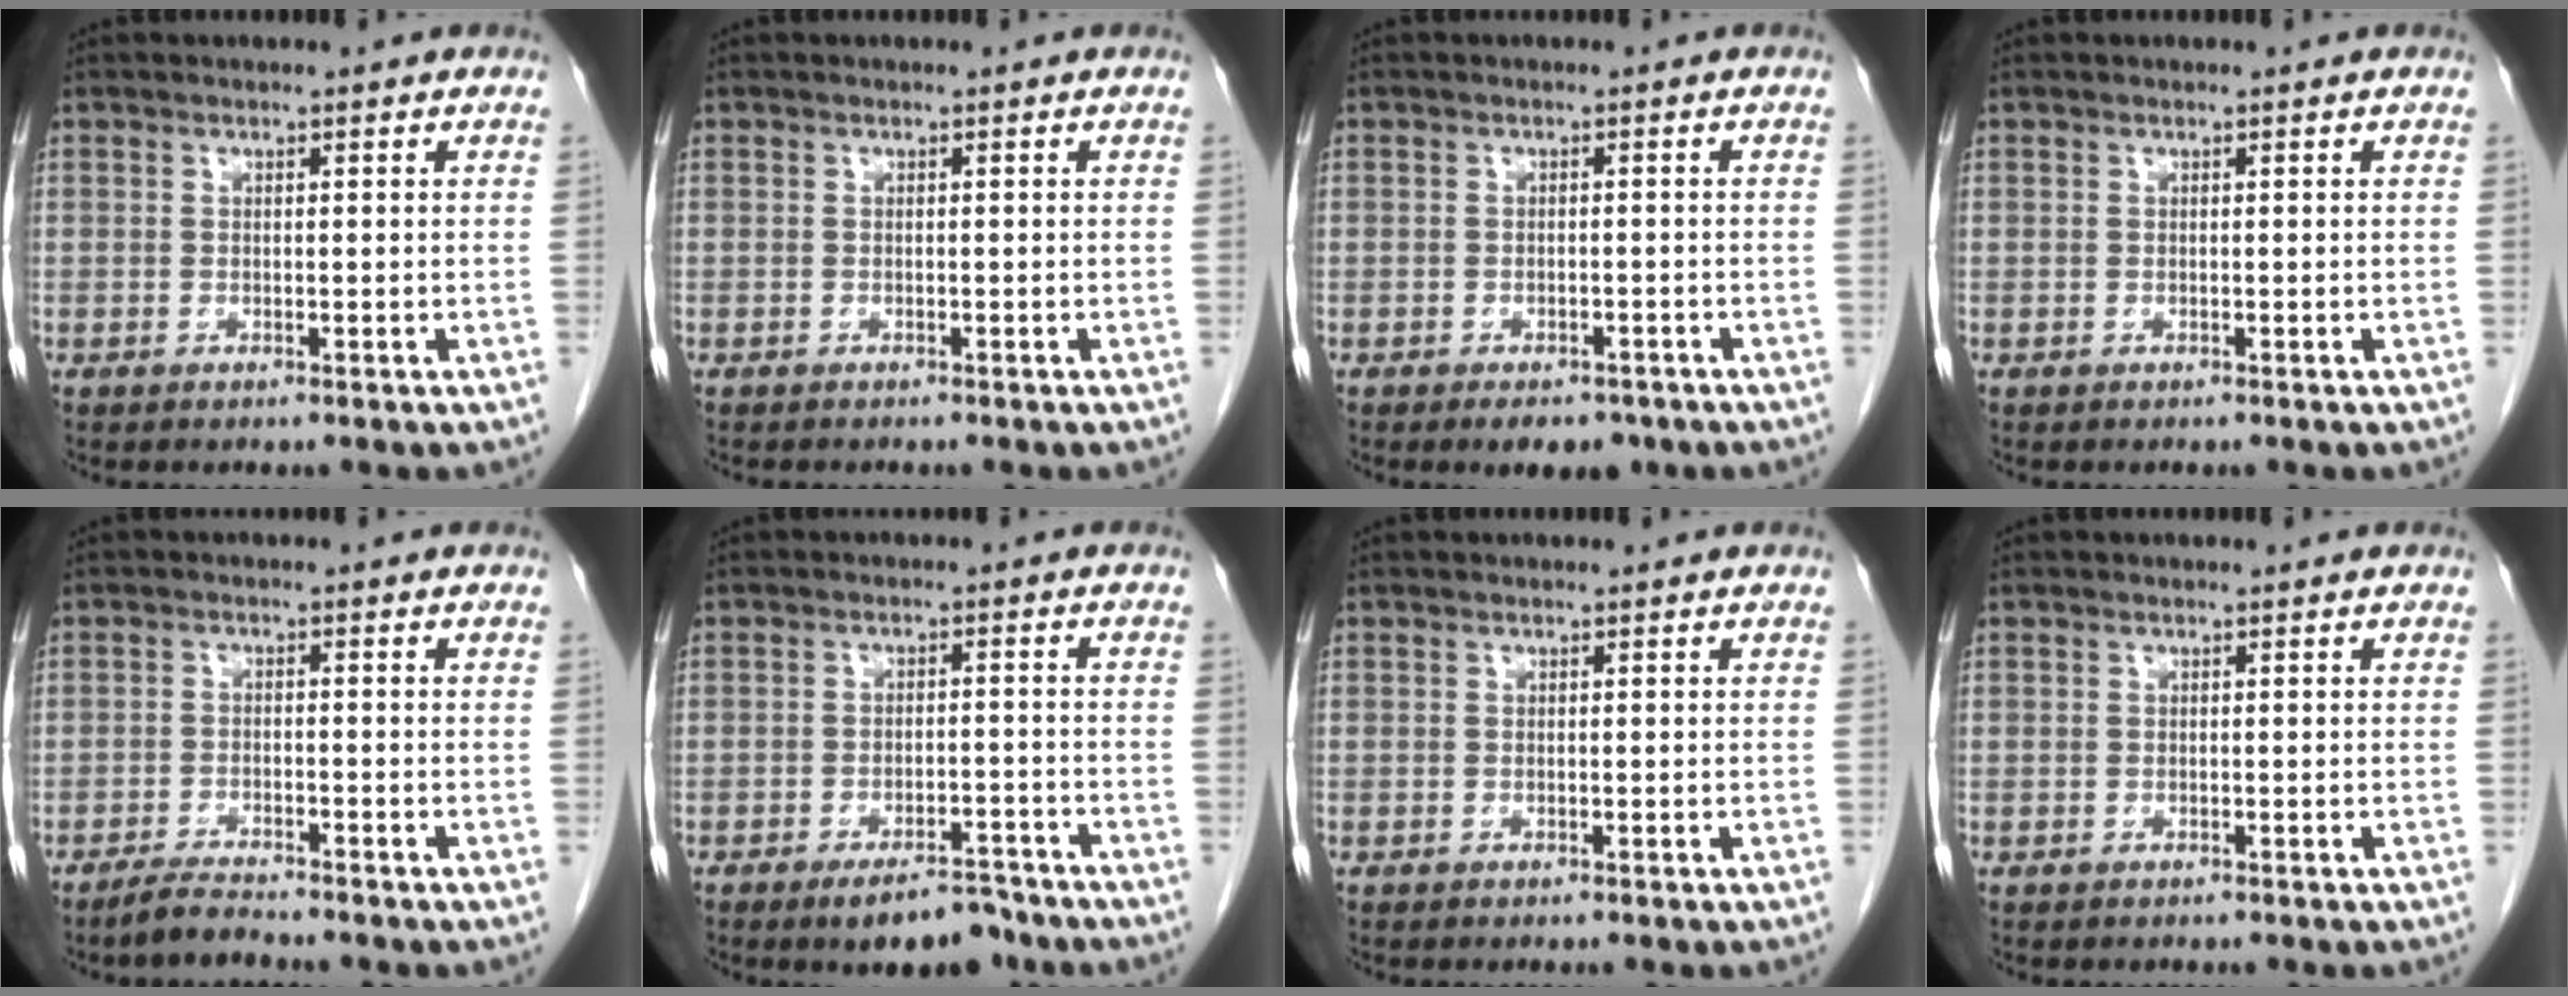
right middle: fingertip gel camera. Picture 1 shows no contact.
{"total": 1.1, "force": [-1.0, 0.2, 0.4], "torque": [-0.008, -0.003, -0.014]}
{"total": 4.4, "force": [-3.3, 2.3, 2.0], "torque": [-0.017, 0.001, -0.039]}
{"total": 0.0}
{"total": 3.1, "force": [-2.9, -0.2, 1.1], "torque": [-0.027, -0.012, -0.056]}
{"total": 6.0, "force": [-4.8, 2.1, 3.1], "torque": [-0.041, 0.001, -0.071]}
{"total": 0.0}
{"total": 0.0}